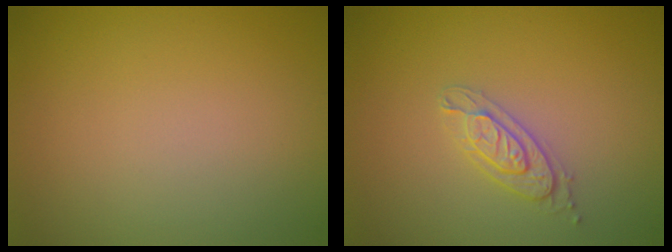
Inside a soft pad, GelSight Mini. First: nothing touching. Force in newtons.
{"total": 2.1, "press": 2.1, "slide": 0.4}